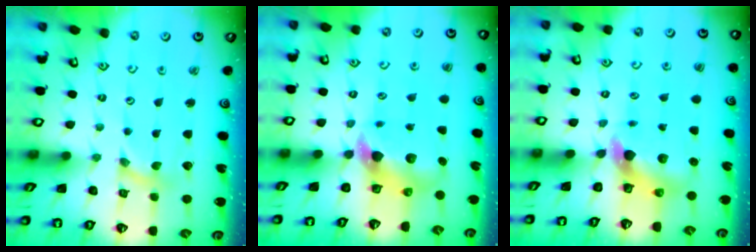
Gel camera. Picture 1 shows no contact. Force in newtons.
{"total": 8.1, "press": 8.0, "slide": 1.3}
{"total": 6.4, "press": 6.3, "slide": 1.2}